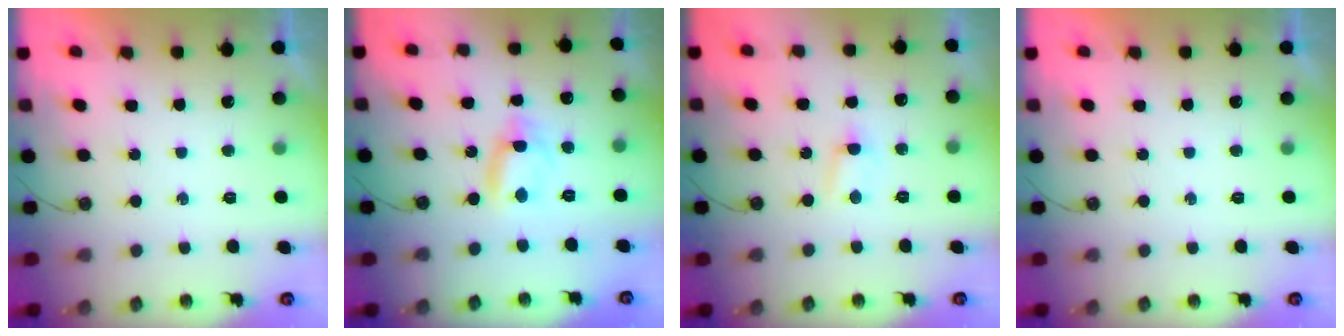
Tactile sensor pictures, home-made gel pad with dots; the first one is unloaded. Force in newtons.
{"total": 4.7, "press": 4.7, "slide": 0.3}
{"total": 3.4, "press": 3.3, "slide": 0.4}
{"total": 0.0}